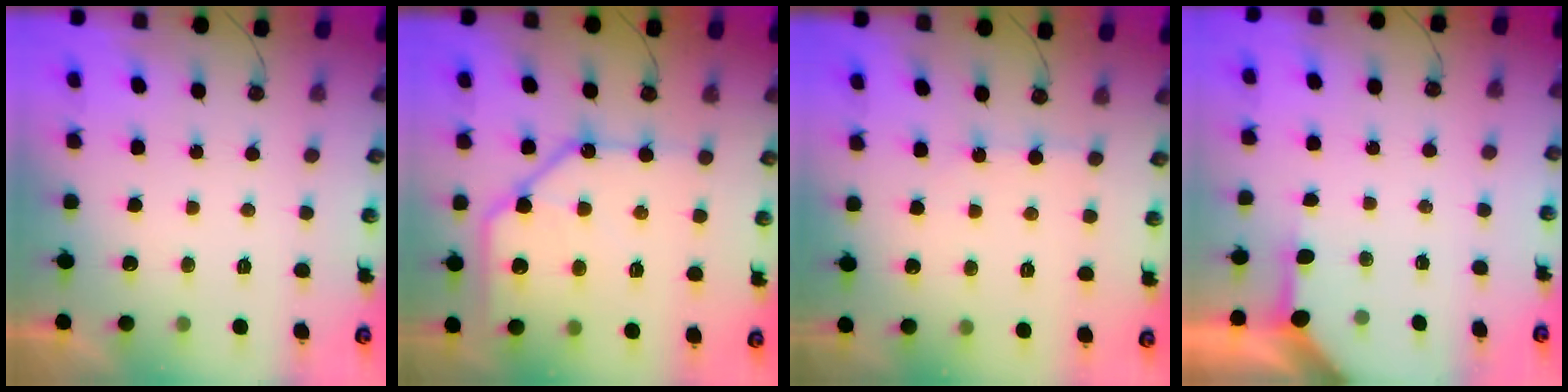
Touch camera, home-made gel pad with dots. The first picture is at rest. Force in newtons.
{"total": 14.2, "press": 14.1, "slide": 1.9}
{"total": 3.4, "press": 3.4, "slide": 0.4}
{"total": 3.1, "press": 3.1, "slide": 0.5}